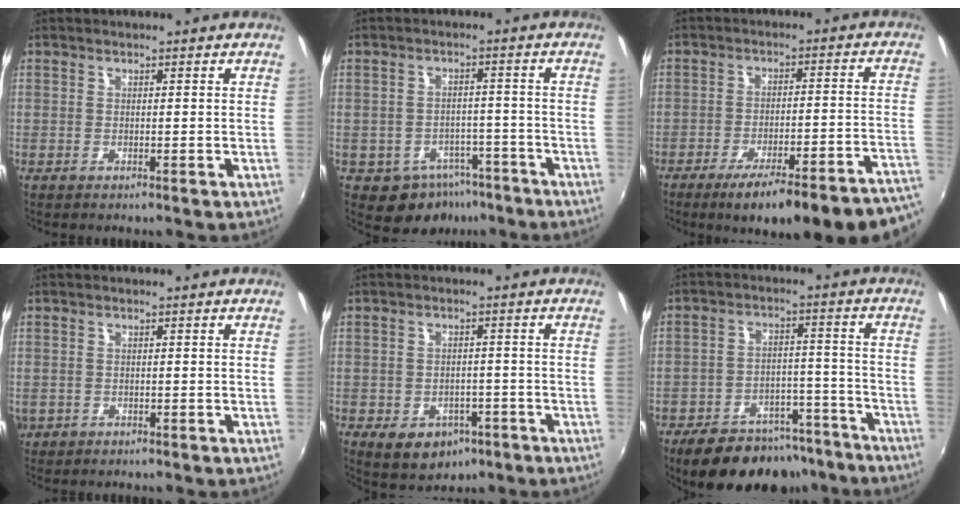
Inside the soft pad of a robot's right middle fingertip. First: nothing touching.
{"total": 8.1, "force": [-5.0, 5.9, 2.5], "torque": [-0.053, 0.013, -0.052]}
{"total": 21.7, "force": [-17.7, 1.9, 12.5], "torque": [-0.153, -0.037, -0.236]}
{"total": 2.4, "force": [-0.5, 2.1, 0.9], "torque": [-0.020, -0.004, -0.005]}
{"total": 8.5, "force": [-4.2, 6.3, 3.9], "torque": [-0.083, -0.007, -0.046]}
{"total": 16.3, "force": [-12.6, 8.2, 6.2], "torque": [-0.124, 0.032, -0.166]}